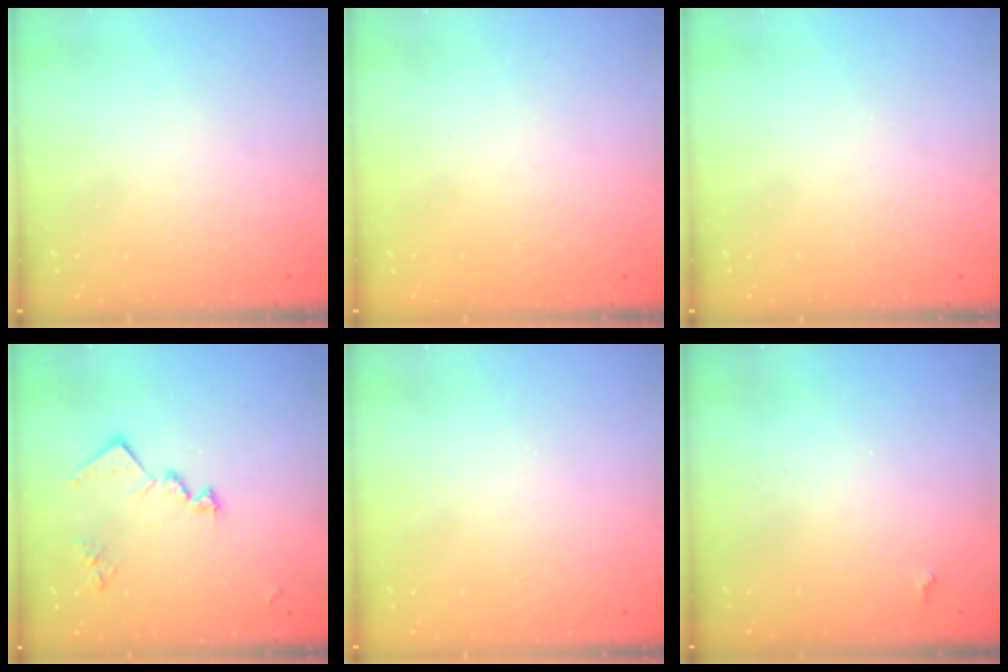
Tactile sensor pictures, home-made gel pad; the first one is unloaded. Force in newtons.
{"total": 1.5, "press": 1.3, "slide": 0.9}
{"total": 0.0}
{"total": 13.0, "press": 13.0, "slide": 0.3}
{"total": 1.0, "press": 0.9, "slide": 0.4}
{"total": 2.0, "press": 2.0, "slide": 0.5}